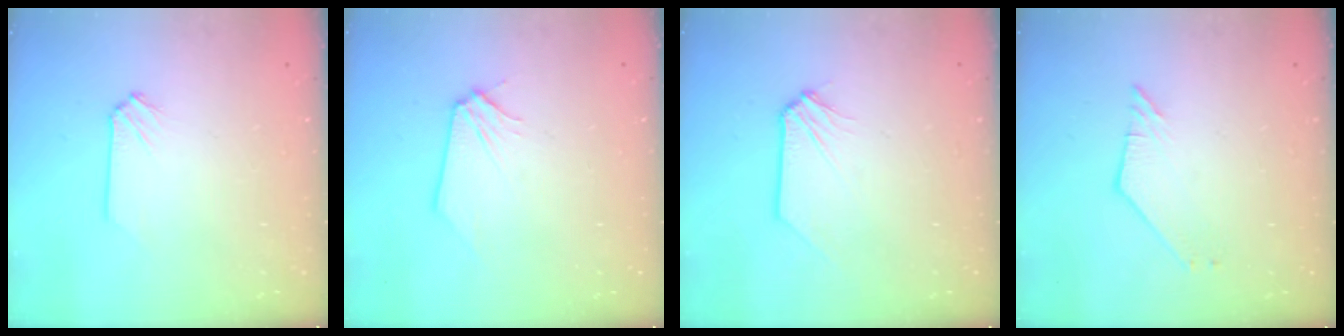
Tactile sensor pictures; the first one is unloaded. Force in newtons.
{"total": 0.0}
{"total": 0.8, "press": 0.8, "slide": 0.1}
{"total": 2.4, "press": 2.4, "slide": 0.1}